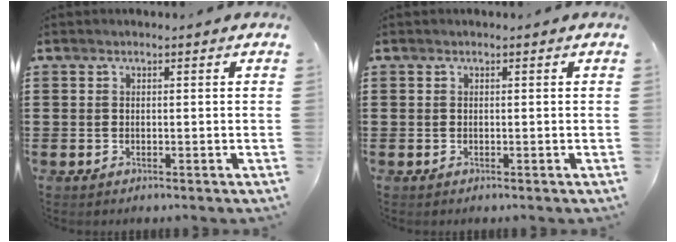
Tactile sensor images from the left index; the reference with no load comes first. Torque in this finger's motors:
{"motor_torque": [-0.03, -0.02, 0.00, 0.00]}